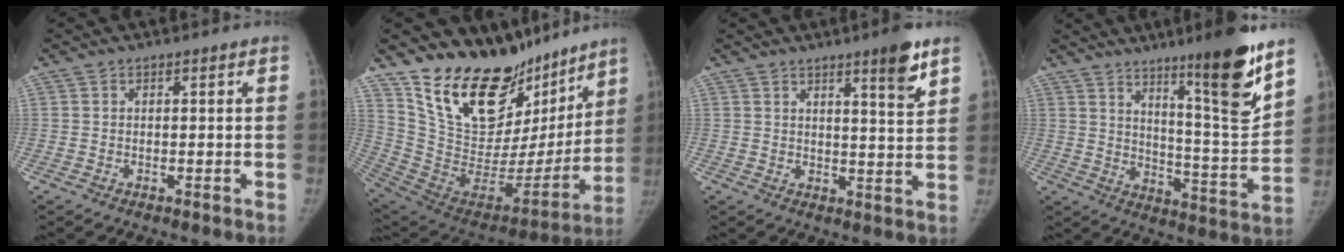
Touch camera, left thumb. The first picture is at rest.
{"total": 26.6, "force": [20.2, 12.9, 11.7], "torque": [-0.145, -0.112, 0.334]}
{"total": 6.9, "force": [4.4, 0.7, 5.2], "torque": [-0.067, -0.032, 0.062]}
{"total": 17.2, "force": [10.9, 1.4, 13.2], "torque": [-0.171, -0.080, 0.173]}